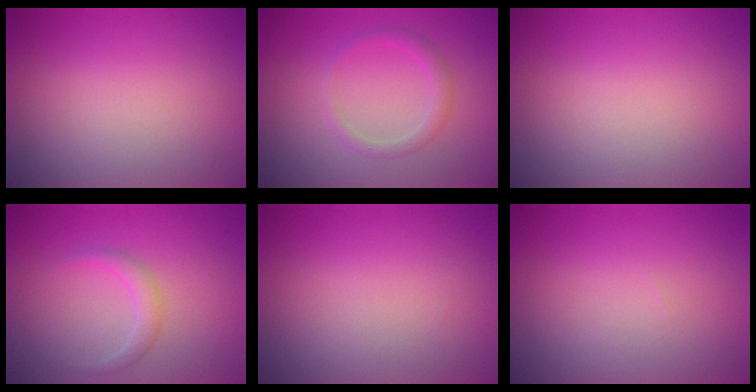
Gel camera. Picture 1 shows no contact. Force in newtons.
{"total": 1.6, "press": 1.6, "slide": 0.1}
{"total": 0.0}
{"total": 1.6, "press": 1.6, "slide": 0.2}
{"total": 0.0}
{"total": 0.0}